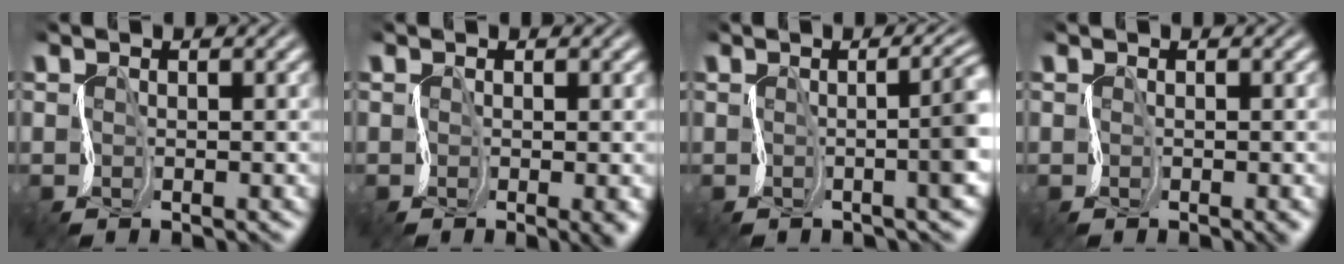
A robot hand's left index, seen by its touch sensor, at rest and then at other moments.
{"total": 3.3, "force": [-0.8, 1.3, 2.9], "torque": [-0.043, -0.007, 0.001]}
{"total": 4.5, "force": [0.0, 1.2, 4.3], "torque": [-0.034, 0.006, -0.002]}
{"total": 1.7, "force": [-0.7, 0.6, 1.4], "torque": [-0.012, -0.001, -0.003]}